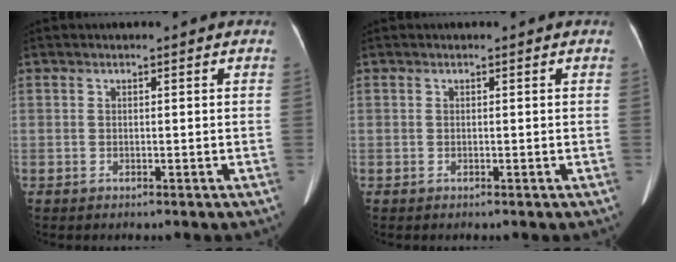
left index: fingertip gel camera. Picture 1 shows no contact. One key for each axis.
{"total": 0.0}